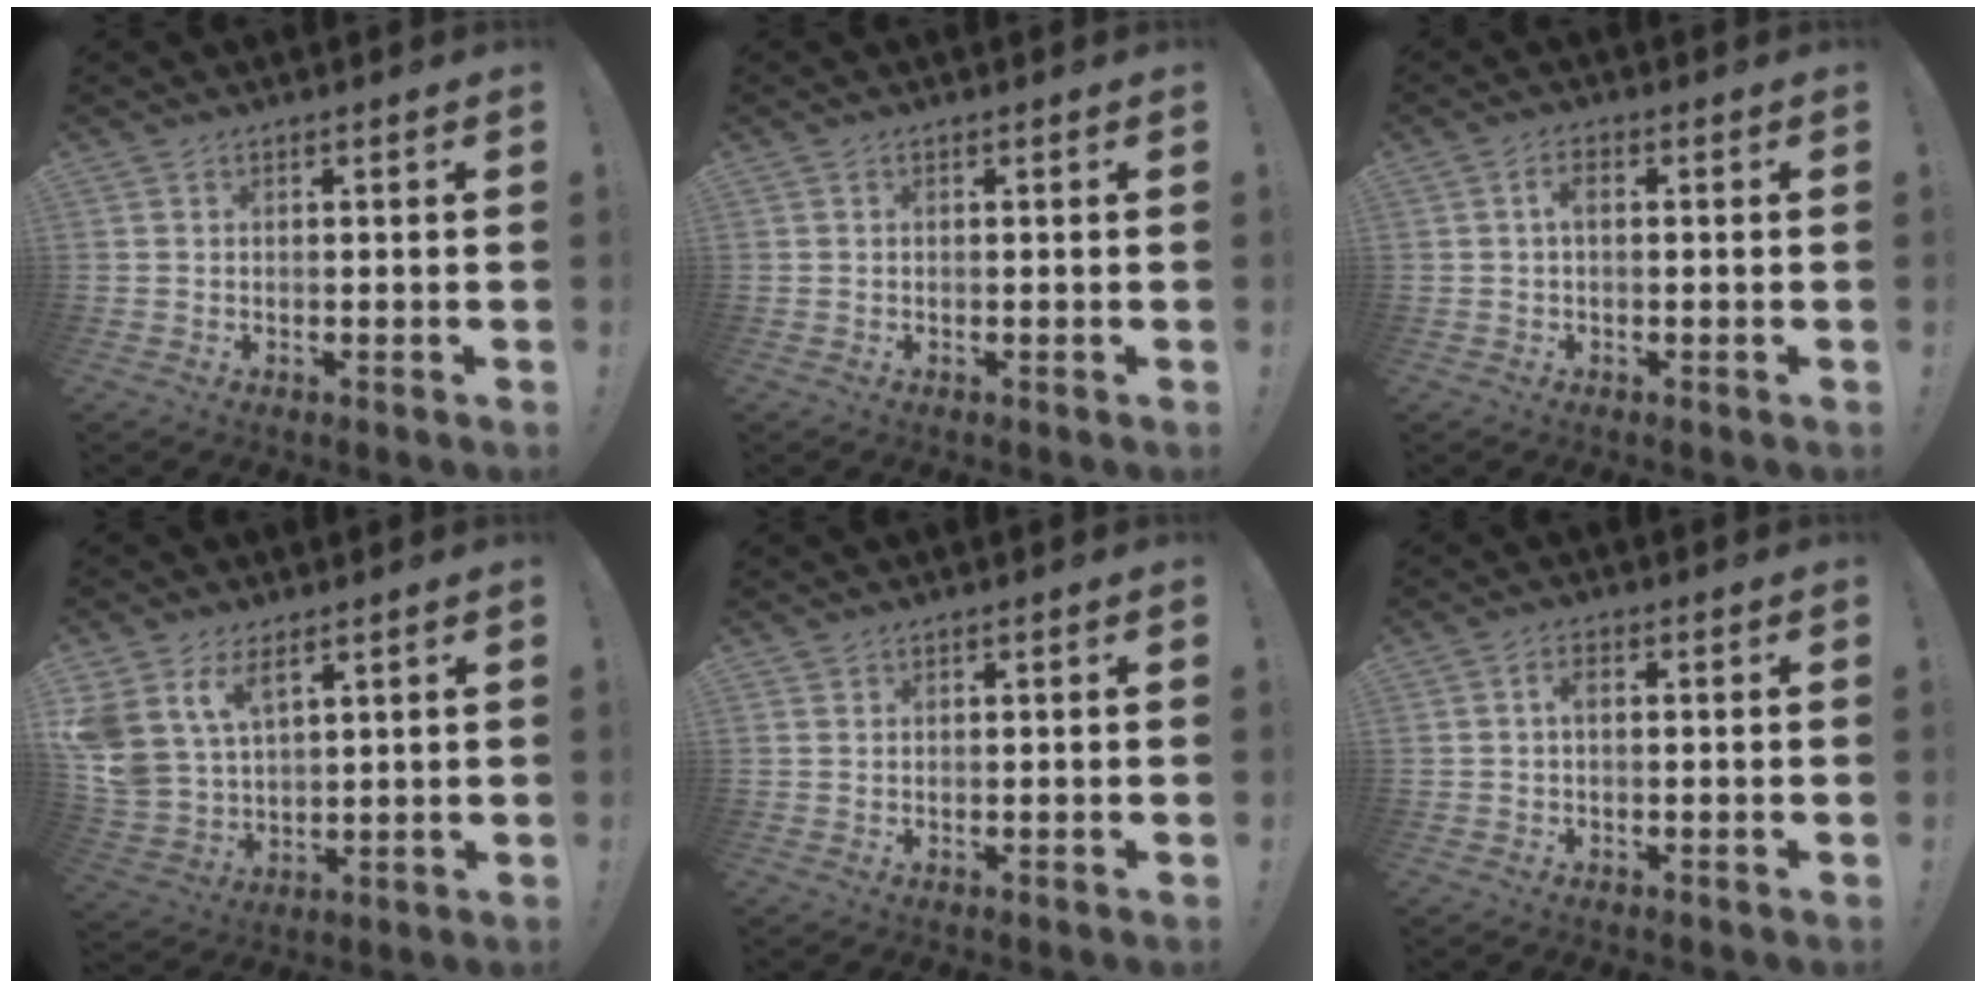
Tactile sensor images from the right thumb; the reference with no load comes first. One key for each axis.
{"total": 0.0}
{"total": 2.8, "fx": 0.1, "fy": 1.3, "fz": 2.4, "tx": -0.042, "ty": 0.008, "tz": -0.001}
{"total": 10.3, "fx": 6.1, "fy": 6.3, "fz": 5.2, "tx": -0.120, "ty": -0.033, "tz": 0.124}
{"total": 0.6, "fx": 0.5, "fy": 0.3, "fz": 0.1, "tx": -0.002, "ty": 0.000, "tz": 0.011}
{"total": 2.0, "fx": -0.1, "fy": 0.8, "fz": 1.8, "tx": -0.029, "ty": 0.006, "tz": -0.006}